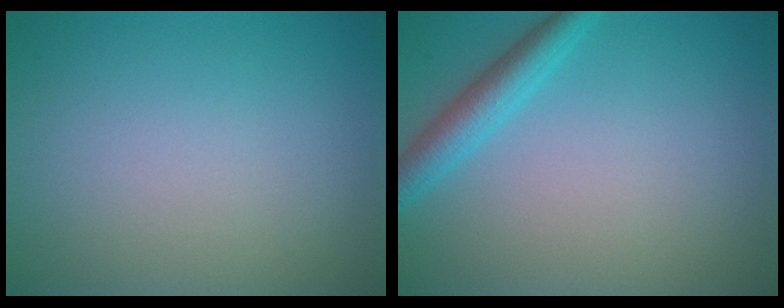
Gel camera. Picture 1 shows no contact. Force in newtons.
{"total": 3.0, "press": 3.0, "slide": 0.2}